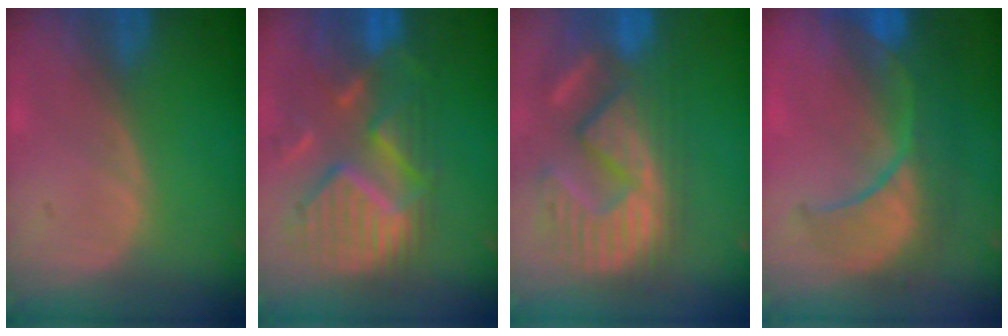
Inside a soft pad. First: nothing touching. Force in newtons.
{"total": 11.9, "press": 10.6, "slide": 5.4}
{"total": 12.7, "press": 11.9, "slide": 4.5}
{"total": 9.7, "press": 9.2, "slide": 3.1}